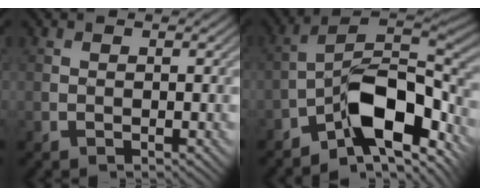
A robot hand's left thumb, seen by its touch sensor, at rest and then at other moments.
{"total": 10.6, "force": [-6.7, 3.9, 7.2], "torque": [-0.107, 0.007, -0.140]}